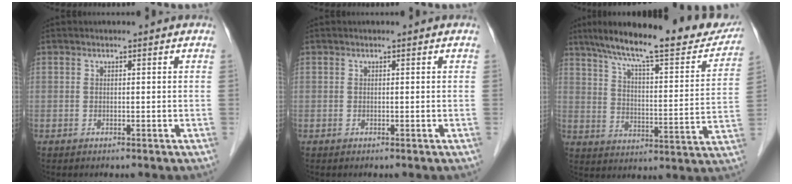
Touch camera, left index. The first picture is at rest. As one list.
[{"total": 0.0}, {"total": 24.0, "force": [20.1, 3.8, 12.7], "torque": [-0.194, -0.011, 0.274]}]